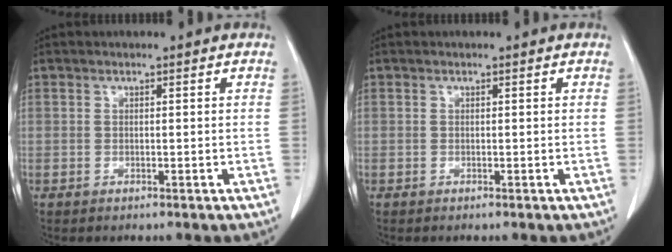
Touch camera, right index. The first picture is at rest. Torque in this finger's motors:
{"motor_torque": [0.04, -0.02, 0.01, 0.01]}